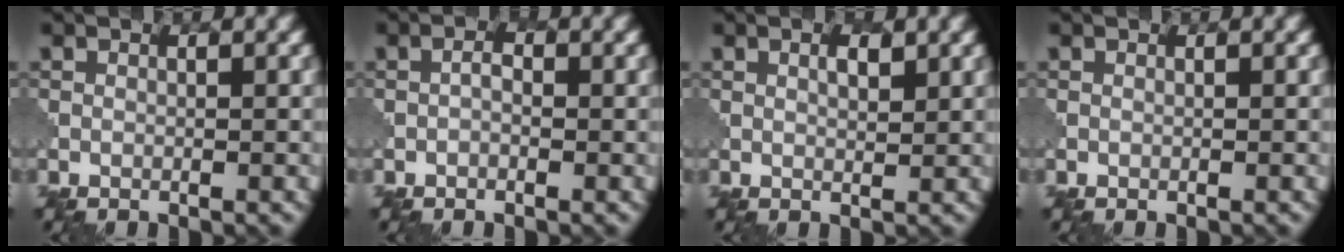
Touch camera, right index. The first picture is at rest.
{"total": 1.2, "force": [-0.2, 0.8, 0.9], "torque": [-0.011, -0.001, -0.004]}
{"total": 1.4, "force": [0.7, 0.5, 1.1], "torque": [-0.022, -0.002, 0.014]}
{"total": 0.0}